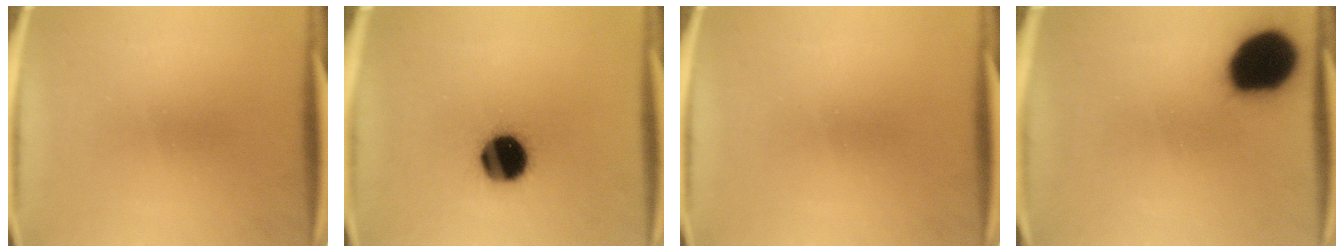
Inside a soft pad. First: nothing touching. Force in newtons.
{"total": 14.9}
{"total": 0.0}
{"total": 19.3}